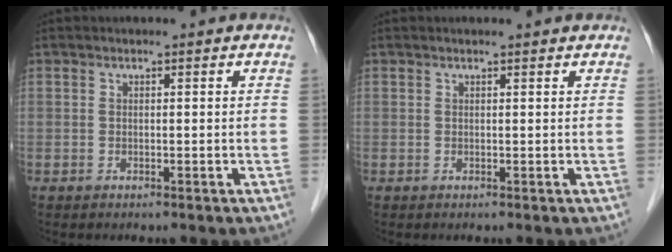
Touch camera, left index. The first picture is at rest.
{"total": 0.9, "force": [0.9, 0.0, 0.2], "torque": [-0.013, 0.006, 0.010]}